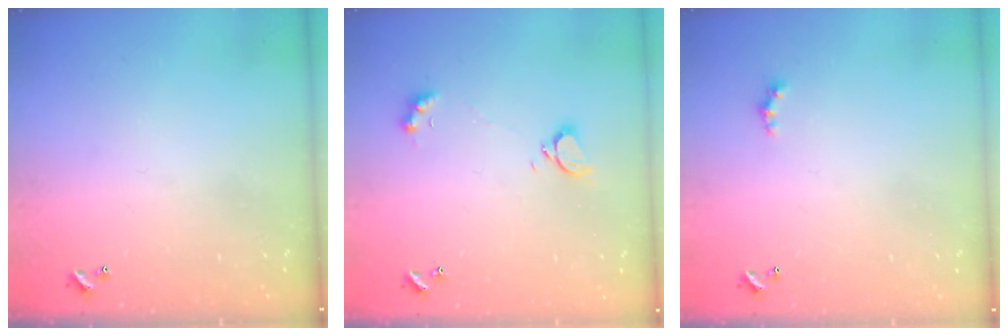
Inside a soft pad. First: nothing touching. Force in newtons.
{"total": 2.5, "press": 2.4, "slide": 0.7}
{"total": 1.7, "press": 1.6, "slide": 0.5}